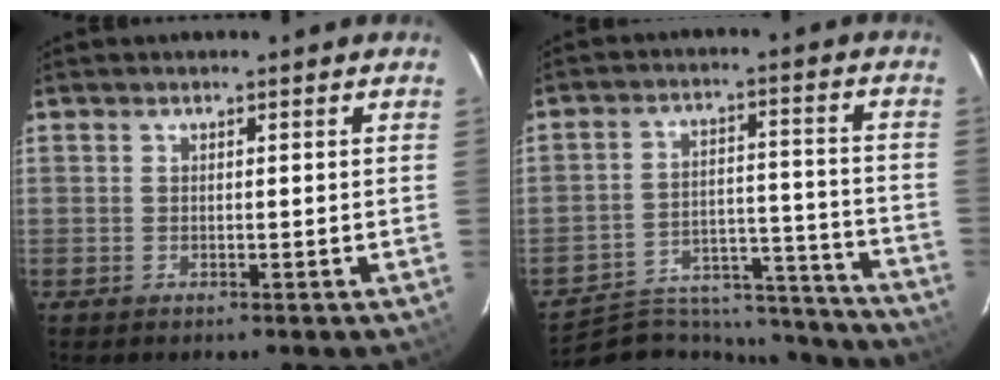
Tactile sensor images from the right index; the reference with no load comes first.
{"total": 19.1, "force": [-17.8, 5.8, 3.8], "torque": [-0.062, 0.044, -0.243]}